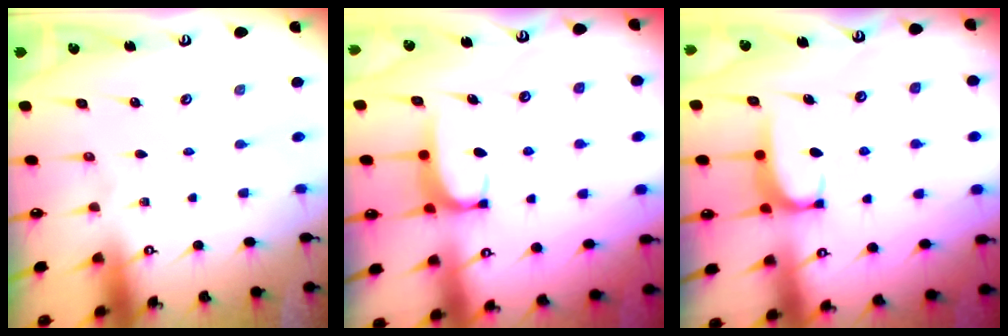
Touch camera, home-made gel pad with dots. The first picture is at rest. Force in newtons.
{"total": 1.8, "press": 1.7, "slide": 0.5}
{"total": 1.7, "press": 1.6, "slide": 0.5}